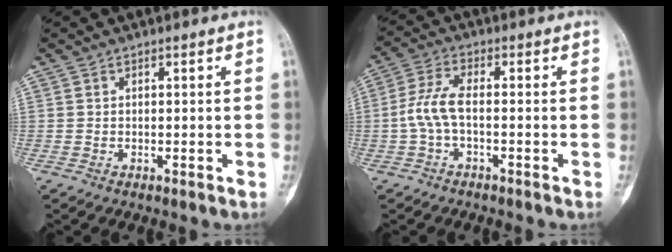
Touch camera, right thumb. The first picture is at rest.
{"total": 5.7, "force": [-1.1, 2.0, 5.2], "torque": [-0.127, 0.018, -0.029]}